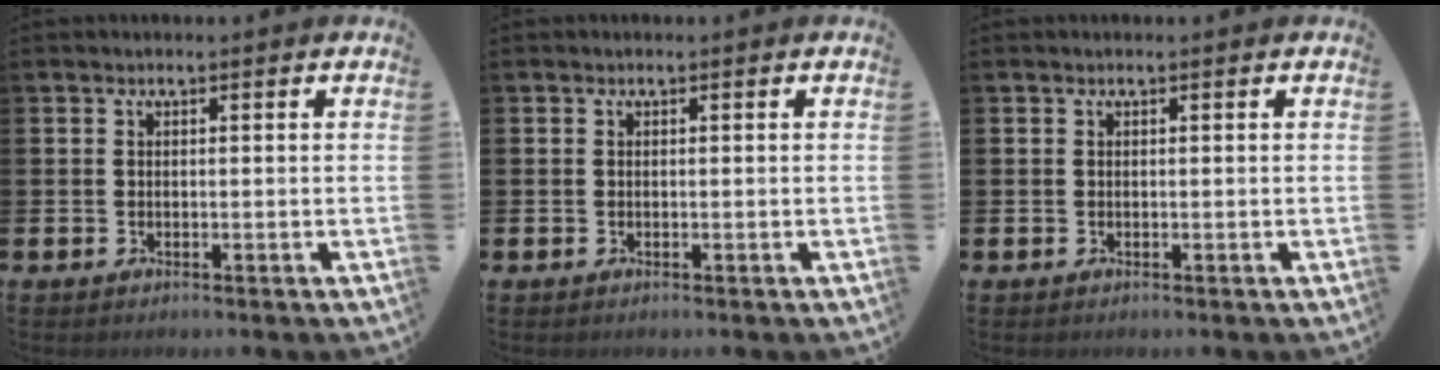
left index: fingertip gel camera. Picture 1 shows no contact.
{"total": 0.0}
{"total": 0.0}